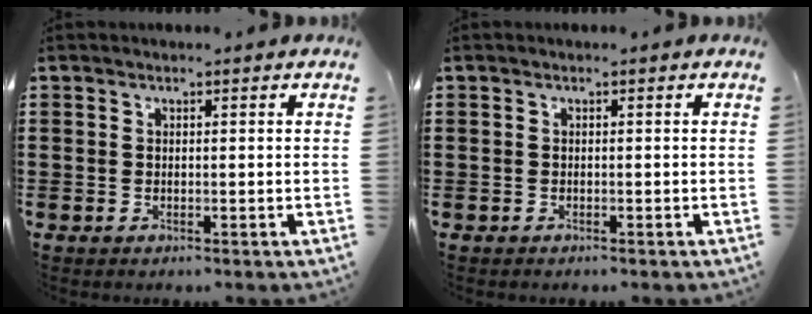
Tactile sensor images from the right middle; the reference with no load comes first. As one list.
[{"total": 0.0}]